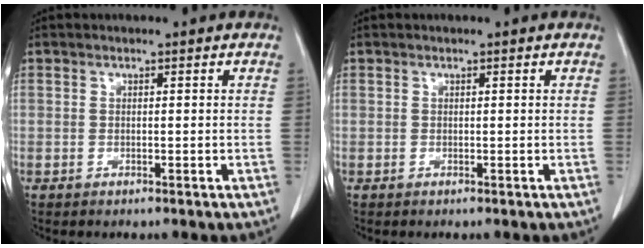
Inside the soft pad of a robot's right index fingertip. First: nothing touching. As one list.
[{"total": 0.0}]